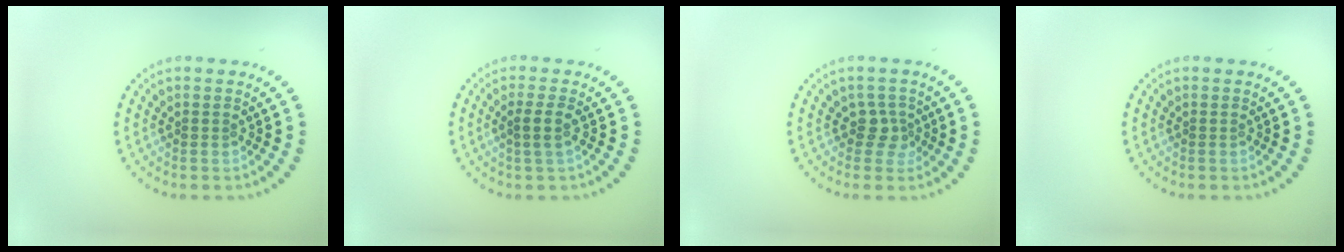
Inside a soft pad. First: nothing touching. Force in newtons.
{"total": 1.5, "press": 1.0, "slide": 1.1}
{"total": 1.9, "press": 1.4, "slide": 1.3}
{"total": 0.0}